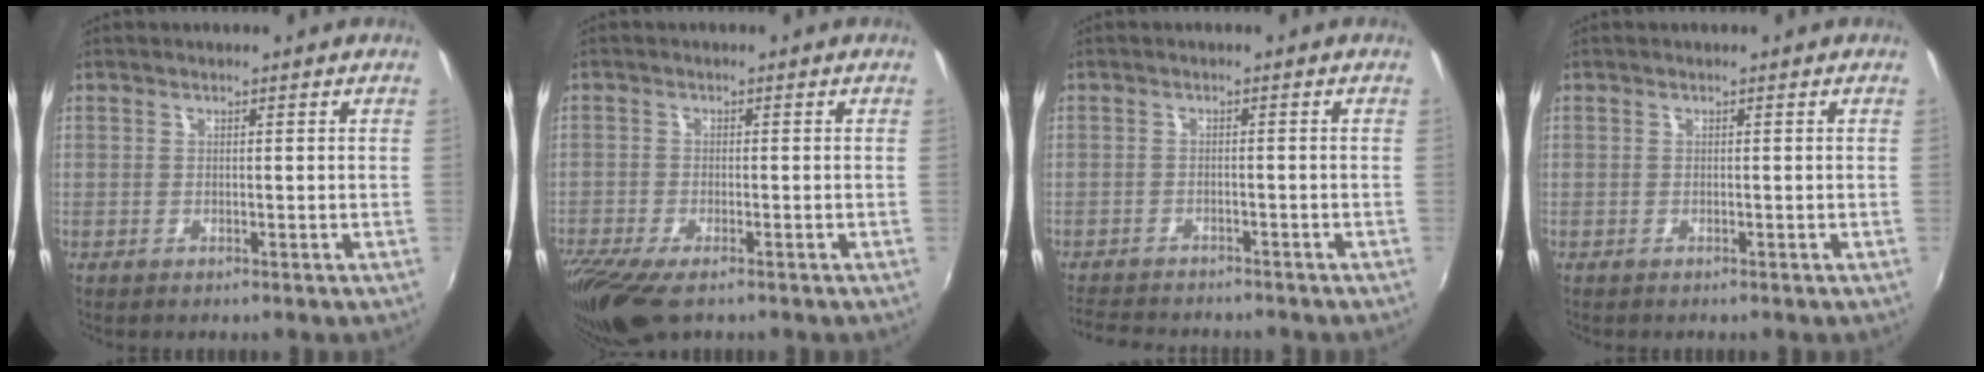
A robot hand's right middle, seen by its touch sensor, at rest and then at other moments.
{"total": 9.2, "force": [-6.6, 2.6, 5.8], "torque": [-0.138, -0.046, -0.123]}
{"total": 8.2, "force": [-7.5, 2.0, 2.5], "torque": [-0.070, -0.012, -0.117]}
{"total": 0.0}